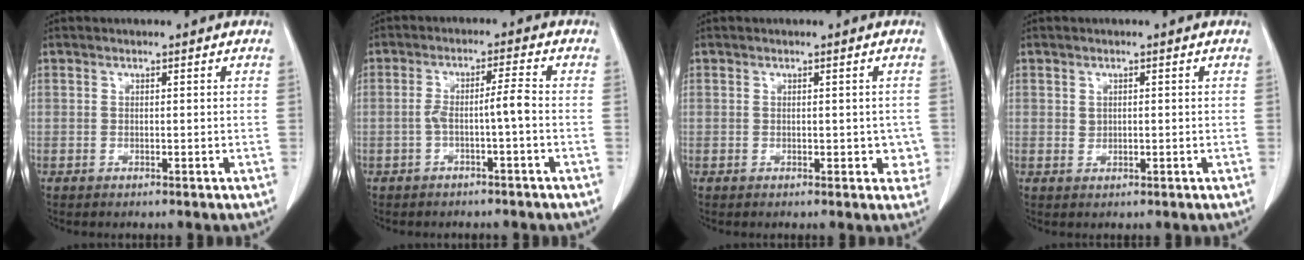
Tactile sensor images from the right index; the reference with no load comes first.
{"total": 3.8, "force": [-1.2, -0.3, 3.6], "torque": [-0.066, 0.016, -0.018]}
{"total": 2.5, "force": [0.0, 1.9, 1.6], "torque": [-0.002, 0.006, 0.001]}
{"total": 0.9, "force": [0.3, 0.8, 0.5], "torque": [-0.006, -0.002, 0.006]}